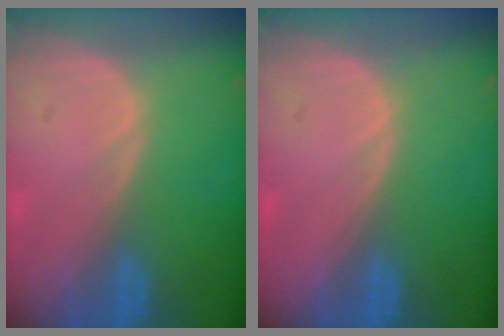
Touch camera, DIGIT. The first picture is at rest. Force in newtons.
{"total": 0.0}